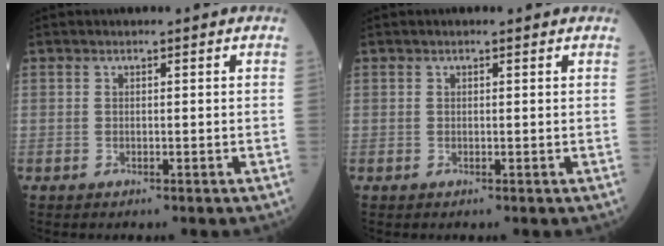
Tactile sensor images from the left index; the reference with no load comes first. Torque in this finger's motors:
{"motor_torque": [-0.01, 0.13, -0.12, -0.01]}